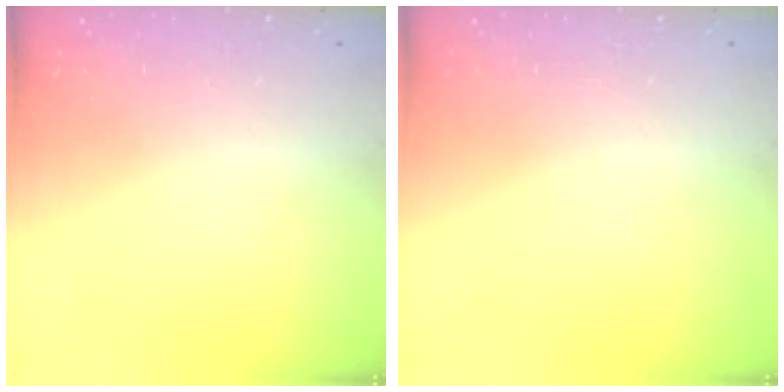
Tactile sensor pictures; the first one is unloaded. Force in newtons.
{"total": 0.0}